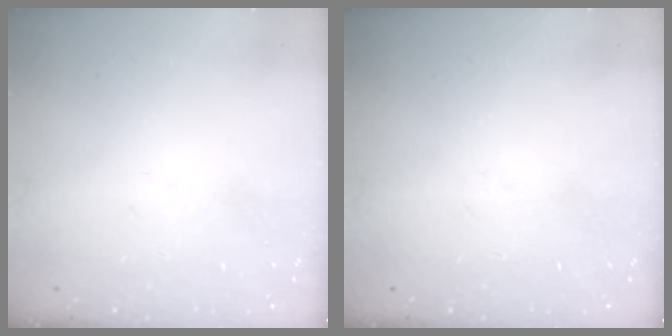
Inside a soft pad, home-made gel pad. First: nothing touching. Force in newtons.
{"total": 0.0}